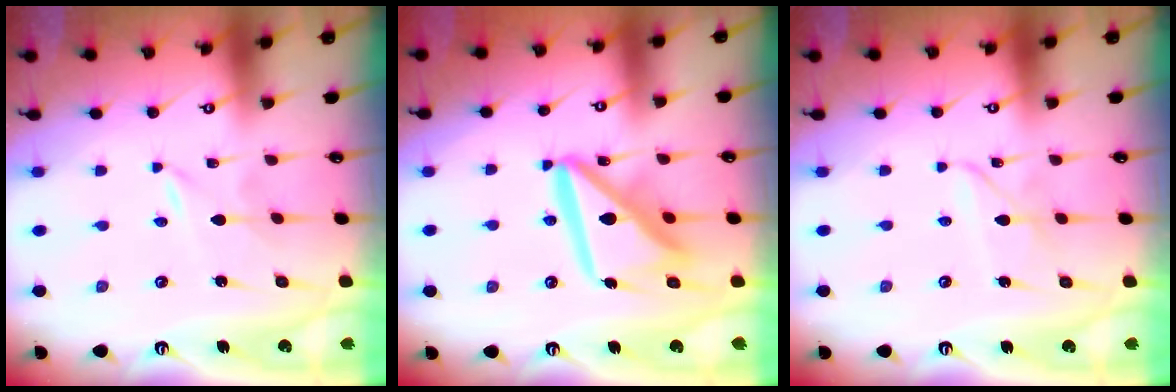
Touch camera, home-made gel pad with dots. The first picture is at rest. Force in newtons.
{"total": 15.9, "press": 15.8, "slide": 1.9}
{"total": 2.8, "press": 2.8, "slide": 0.2}